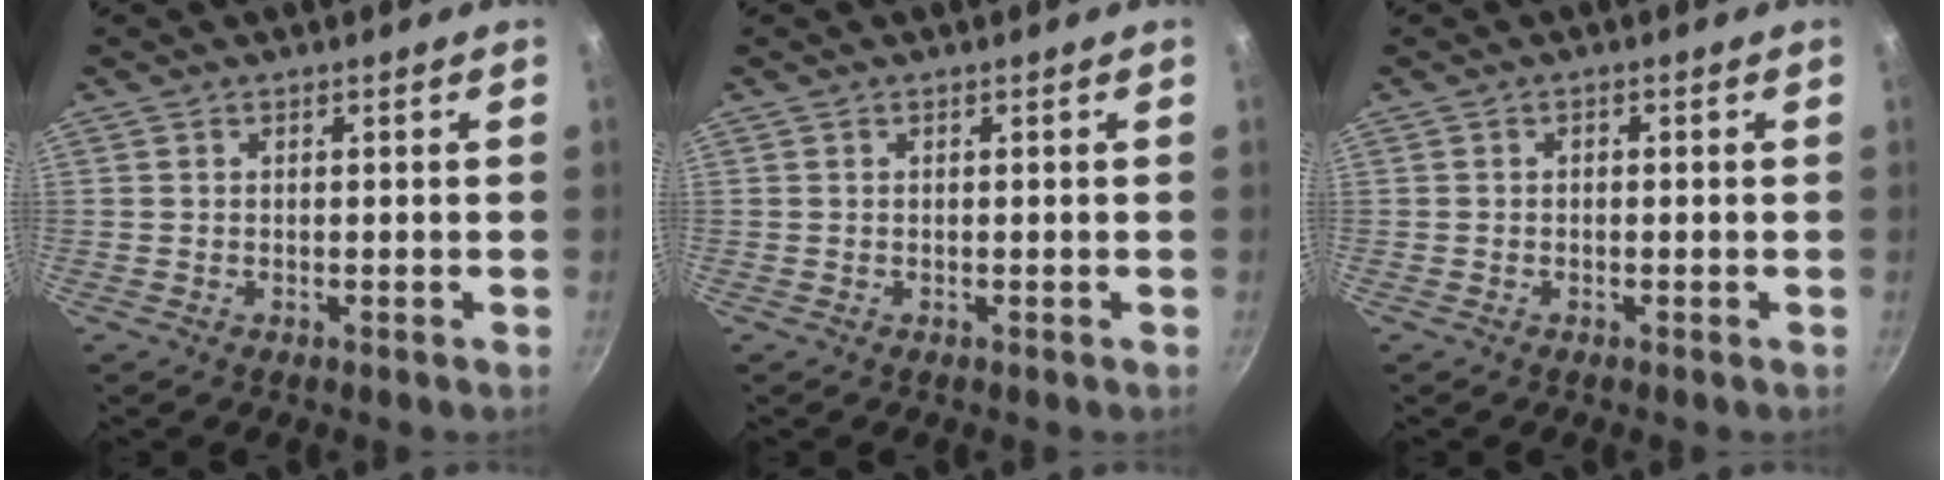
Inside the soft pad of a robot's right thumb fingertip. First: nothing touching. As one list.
[{"total": 0.0}, {"total": 0.6, "force": [-0.3, 0.4, 0.3], "torque": [-0.006, 0.004, -0.005]}]